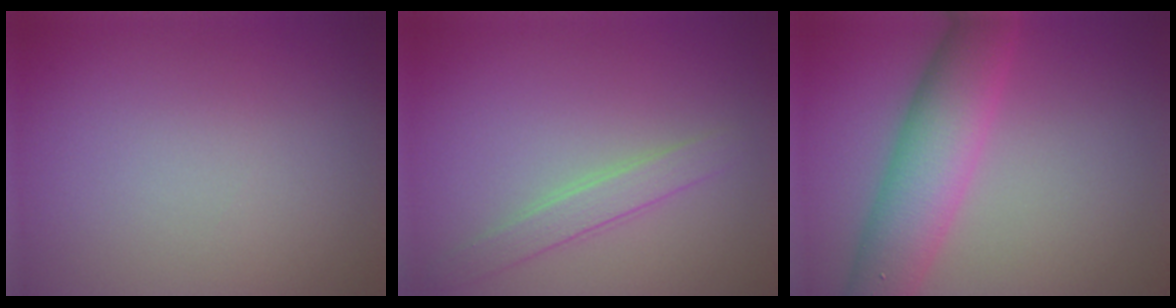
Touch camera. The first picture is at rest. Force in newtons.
{"total": 2.1, "press": 2.1, "slide": 0.0}
{"total": 6.8, "press": 6.8, "slide": 0.2}